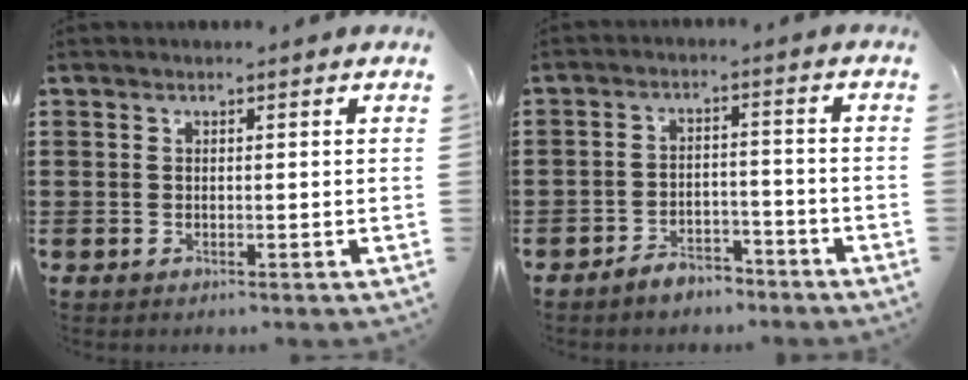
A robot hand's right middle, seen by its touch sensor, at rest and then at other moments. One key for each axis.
{"total": 4.0, "fx": -3.8, "fy": 1.0, "fz": 0.5, "tx": -0.011, "ty": 0.009, "tz": -0.077}